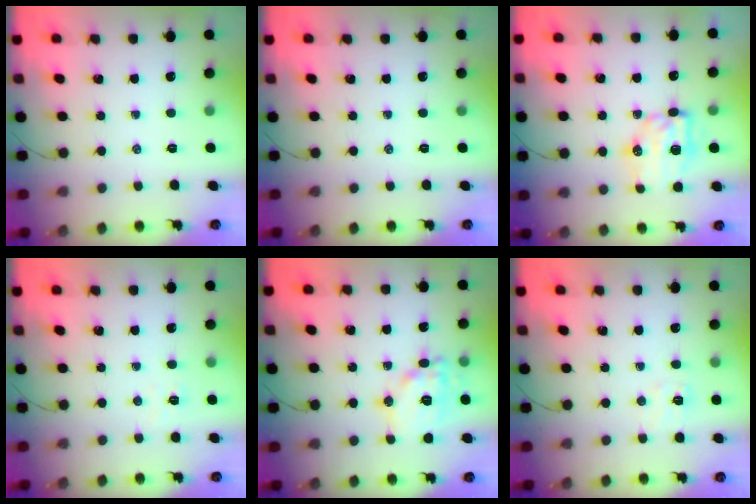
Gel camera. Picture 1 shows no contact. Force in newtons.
{"total": 0.0}
{"total": 7.8, "press": 7.7, "slide": 1.0}
{"total": 2.3, "press": 2.2, "slide": 0.7}
{"total": 13.6, "press": 13.6, "slide": 1.1}
{"total": 5.9, "press": 5.7, "slide": 1.5}